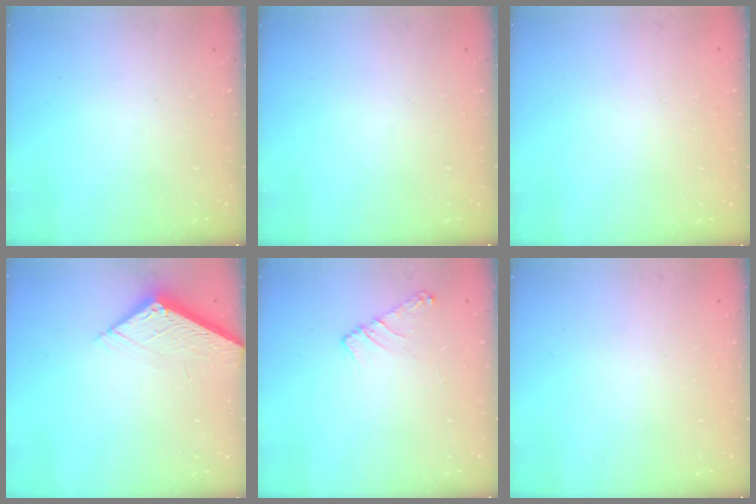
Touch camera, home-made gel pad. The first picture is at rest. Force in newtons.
{"total": 0.0}
{"total": 0.0}
{"total": 6.0, "press": 6.0, "slide": 0.6}
{"total": 5.9, "press": 5.8, "slide": 1.0}
{"total": 0.0}